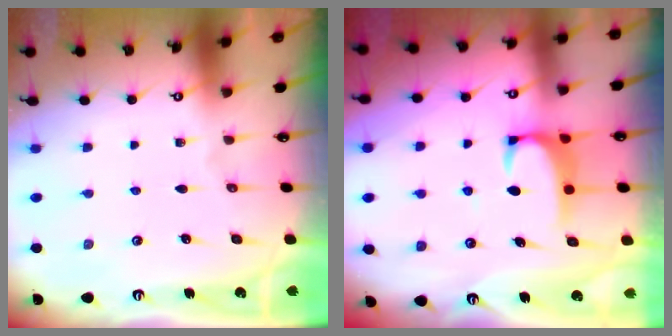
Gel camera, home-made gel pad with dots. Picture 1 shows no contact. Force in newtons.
{"total": 2.1, "press": 2.1, "slide": 0.3}